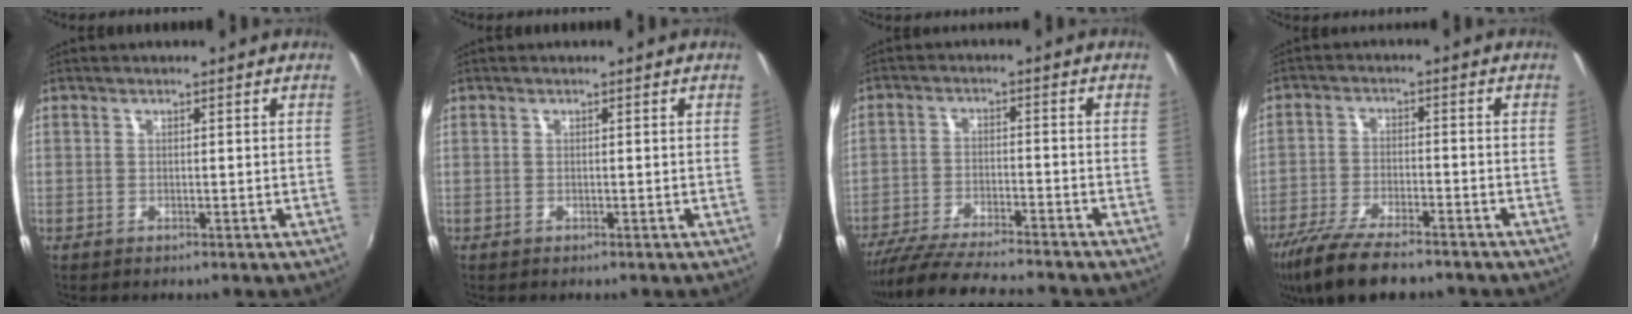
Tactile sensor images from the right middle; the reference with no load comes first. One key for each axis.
{"total": 0.0}
{"total": 15.7, "fx": -14.0, "fy": 1.4, "fz": 6.9, "tx": -0.143, "ty": -0.024, "tz": -0.228}
{"total": 13.7, "fx": -11.0, "fy": 3.4, "fz": 7.5, "tx": -0.166, "ty": -0.036, "tz": -0.192}